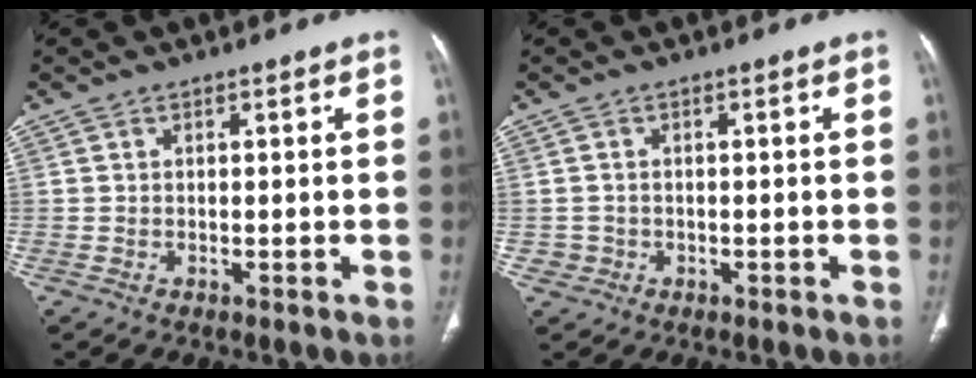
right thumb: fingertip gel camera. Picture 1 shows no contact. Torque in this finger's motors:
{"motor_torque": [0.20, 0.79, -0.26, -0.07, -0.04]}